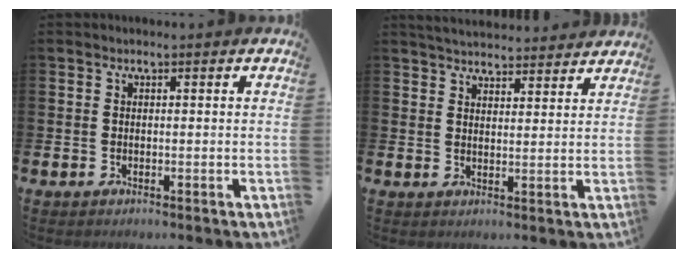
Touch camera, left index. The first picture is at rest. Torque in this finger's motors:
{"motor_torque": [1.02, -1.12, 0.12, 0.05]}